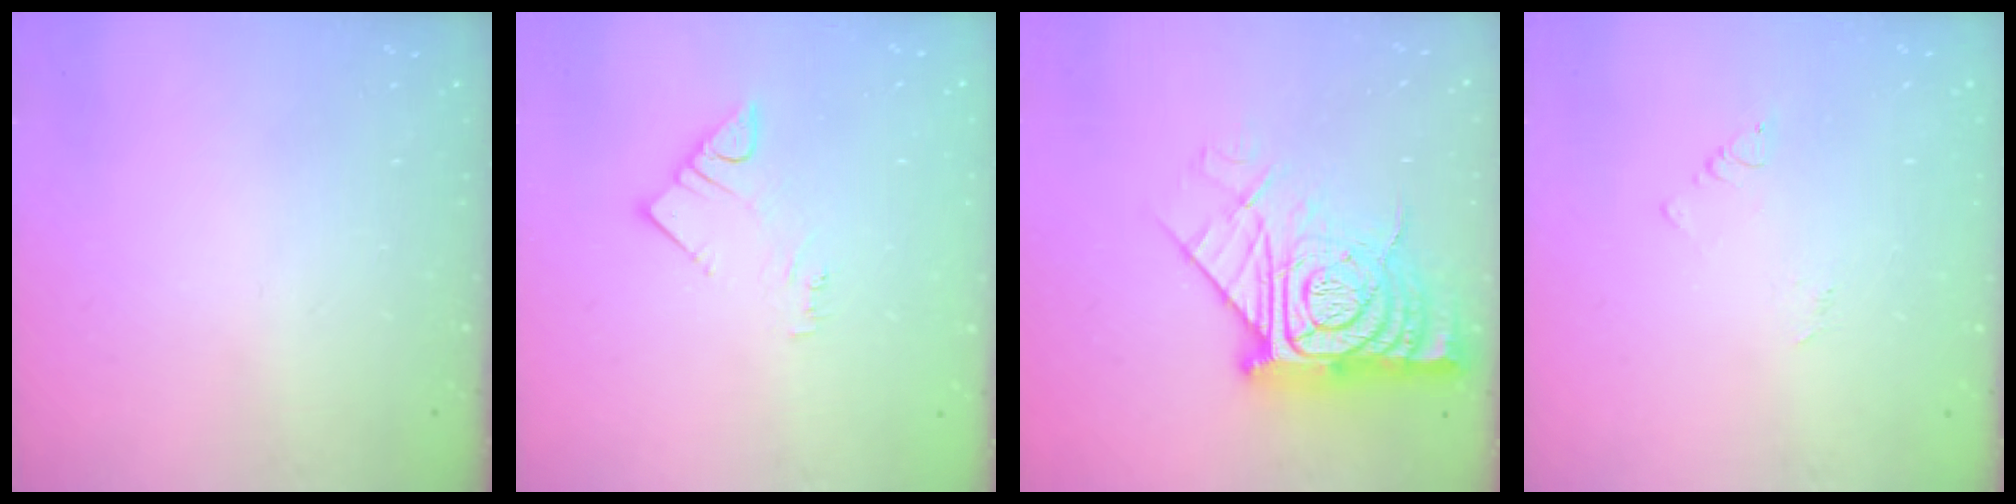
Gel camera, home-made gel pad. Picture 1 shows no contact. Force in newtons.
{"total": 3.7, "press": 3.7, "slide": 0.3}
{"total": 20.5, "press": 20.4, "slide": 1.7}
{"total": 2.4, "press": 2.4, "slide": 0.3}